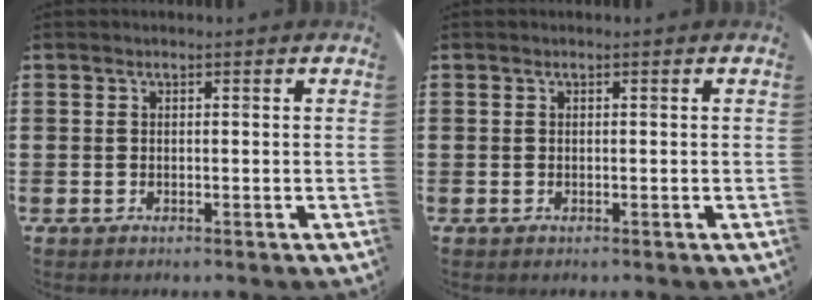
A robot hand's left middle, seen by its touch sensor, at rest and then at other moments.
{"total": 0.0}